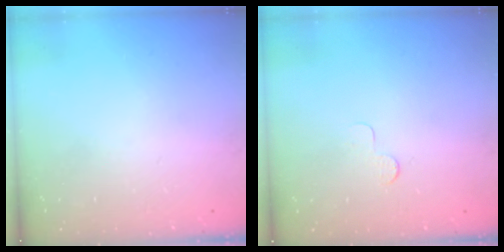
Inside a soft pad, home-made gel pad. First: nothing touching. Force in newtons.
{"total": 3.0, "press": 2.9, "slide": 0.3}